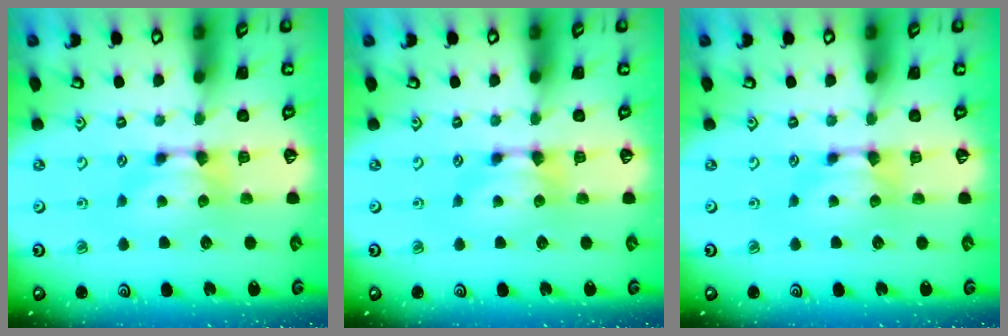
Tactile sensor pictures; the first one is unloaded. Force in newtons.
{"total": 0.0}
{"total": 0.0}